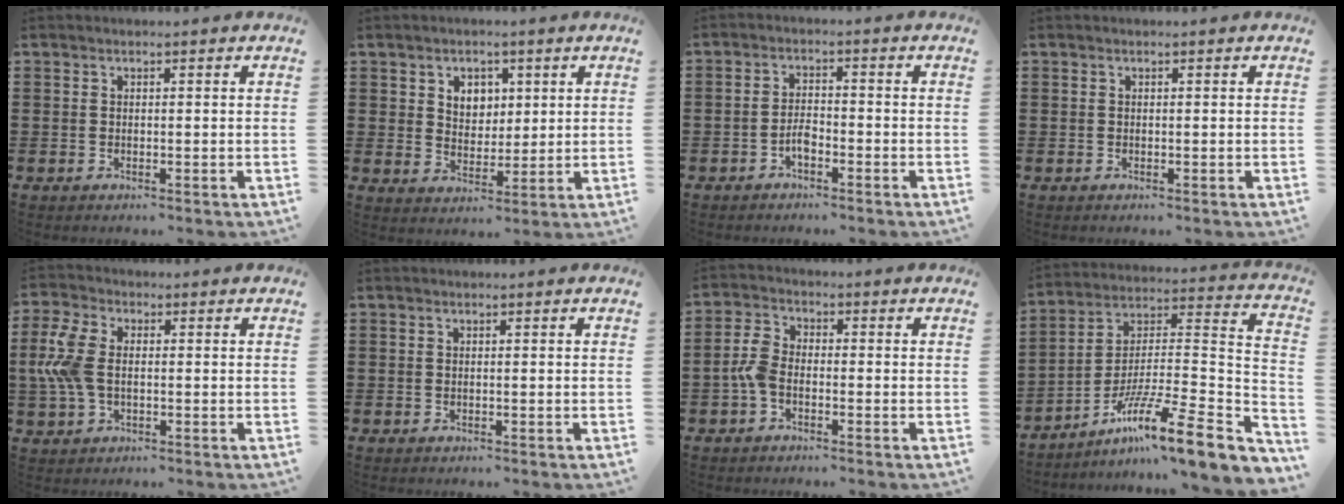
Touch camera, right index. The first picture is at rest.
{"total": 4.1, "force": [1.7, 3.5, 1.3], "torque": [-0.033, 0.010, 0.028]}
{"total": 2.8, "force": [-1.5, 1.4, 2.0], "torque": [-0.047, 0.002, -0.031]}
{"total": 0.0}
{"total": 7.7, "force": [0.2, 4.7, 6.1], "torque": [-0.161, 0.003, -0.006]}
{"total": 0.0}
{"total": 4.0, "force": [-1.5, 2.3, 2.9], "torque": [-0.082, -0.002, -0.036]}
{"total": 14.1, "force": [-8.7, 1.6, 11.0], "torque": [-0.183, 0.001, -0.157]}